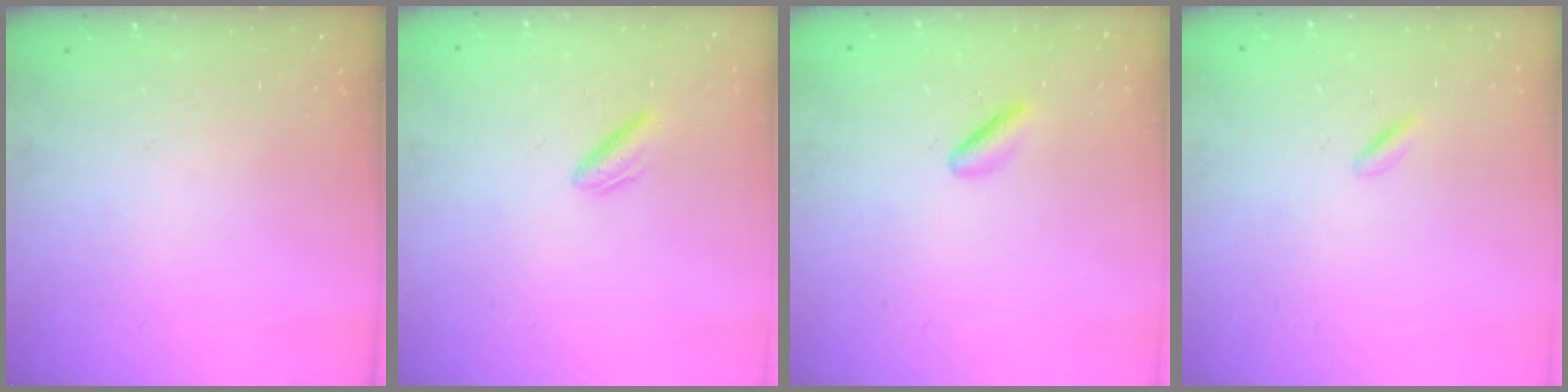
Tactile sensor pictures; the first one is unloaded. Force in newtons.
{"total": 2.7, "press": 2.4, "slide": 1.2}
{"total": 3.0, "press": 2.8, "slide": 1.0}
{"total": 0.9, "press": 0.8, "slide": 0.4}